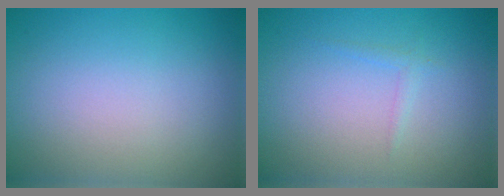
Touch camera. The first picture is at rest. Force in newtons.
{"total": 0.8, "press": 0.8, "slide": 0.1}